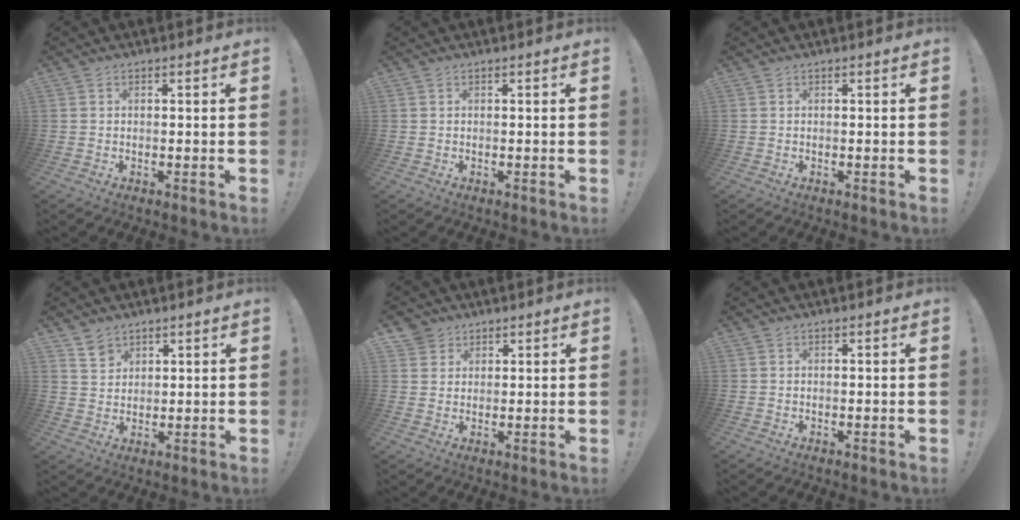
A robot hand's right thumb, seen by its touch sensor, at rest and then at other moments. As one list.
[{"total": 0.0}, {"total": 0.0}, {"total": 5.3, "force": [3.7, 3.7, 0.9], "torque": [-0.007, -0.027, 0.071]}, {"total": 3.7, "force": [2.4, 2.8, 0.4], "torque": [-0.011, -0.010, 0.045]}, {"total": 0.0}]